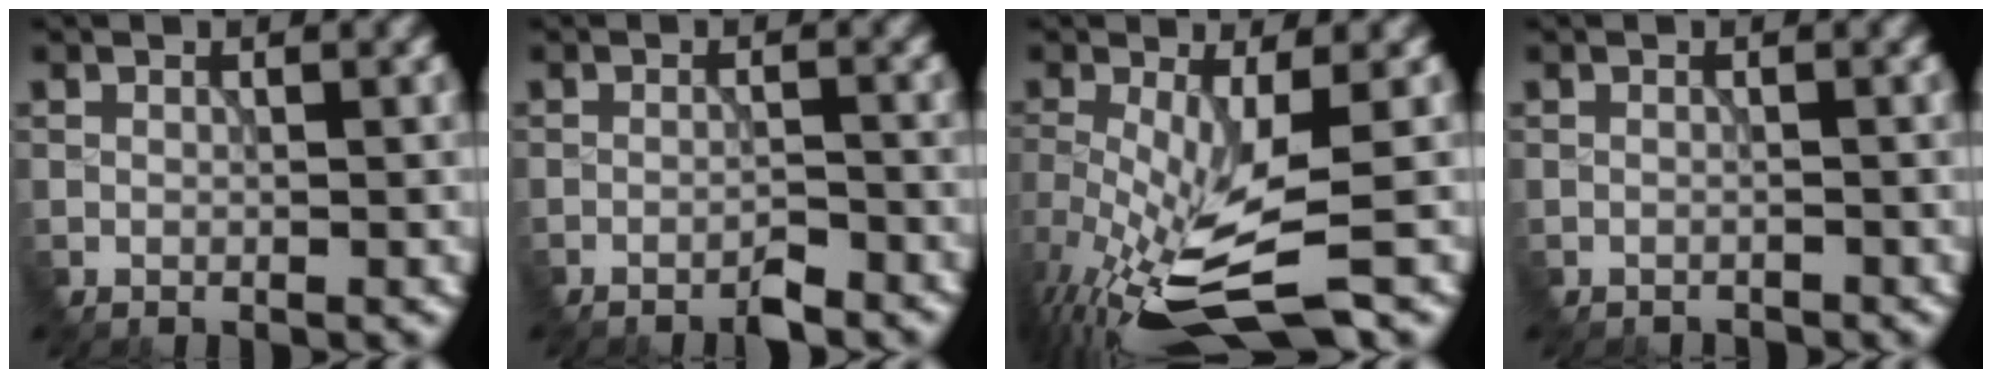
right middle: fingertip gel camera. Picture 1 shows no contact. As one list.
[{"total": 1.8, "force": [-1.8, 0.0, 0.3], "torque": [-0.008, 0.007, -0.040]}, {"total": 7.7, "force": [-3.2, 2.0, 6.8], "torque": [-0.161, -0.017, -0.064]}, {"total": 1.3, "force": [-1.1, -0.1, -0.7], "torque": [0.014, 0.003, -0.020]}]